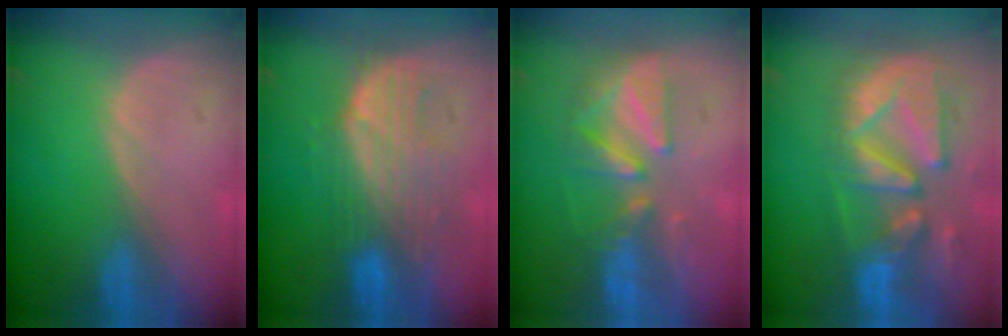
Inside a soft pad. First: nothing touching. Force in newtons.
{"total": 8.5, "press": 8.2, "slide": 2.3}
{"total": 7.6, "press": 7.3, "slide": 2.1}
{"total": 13.0, "press": 11.3, "slide": 6.5}